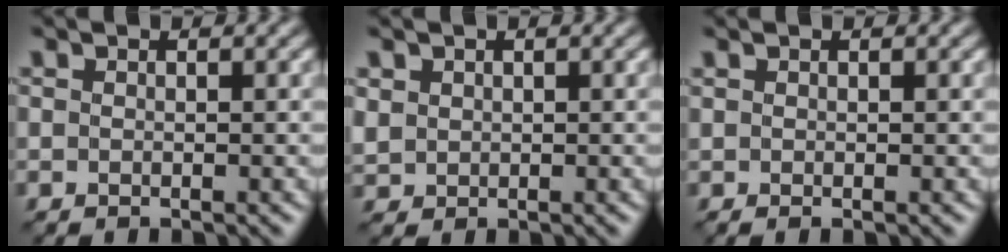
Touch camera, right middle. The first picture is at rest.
{"total": 1.4, "force": [0.6, 1.3, 0.3], "torque": [-0.012, -0.002, 0.015]}
{"total": 0.0}